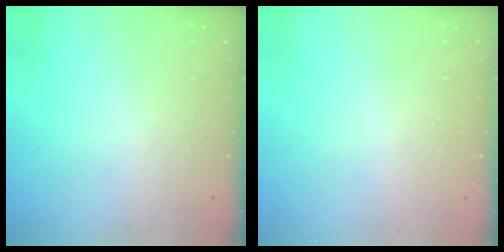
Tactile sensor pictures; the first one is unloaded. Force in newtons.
{"total": 1.1, "press": 0.9, "slide": 0.6}